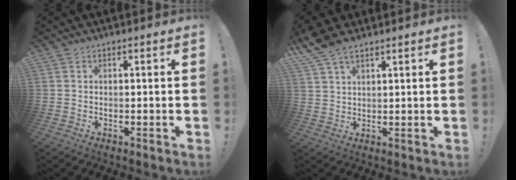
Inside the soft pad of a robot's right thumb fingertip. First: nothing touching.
{"total": 7.0, "force": [5.3, 2.4, 3.9], "torque": [-0.075, -0.024, 0.104]}